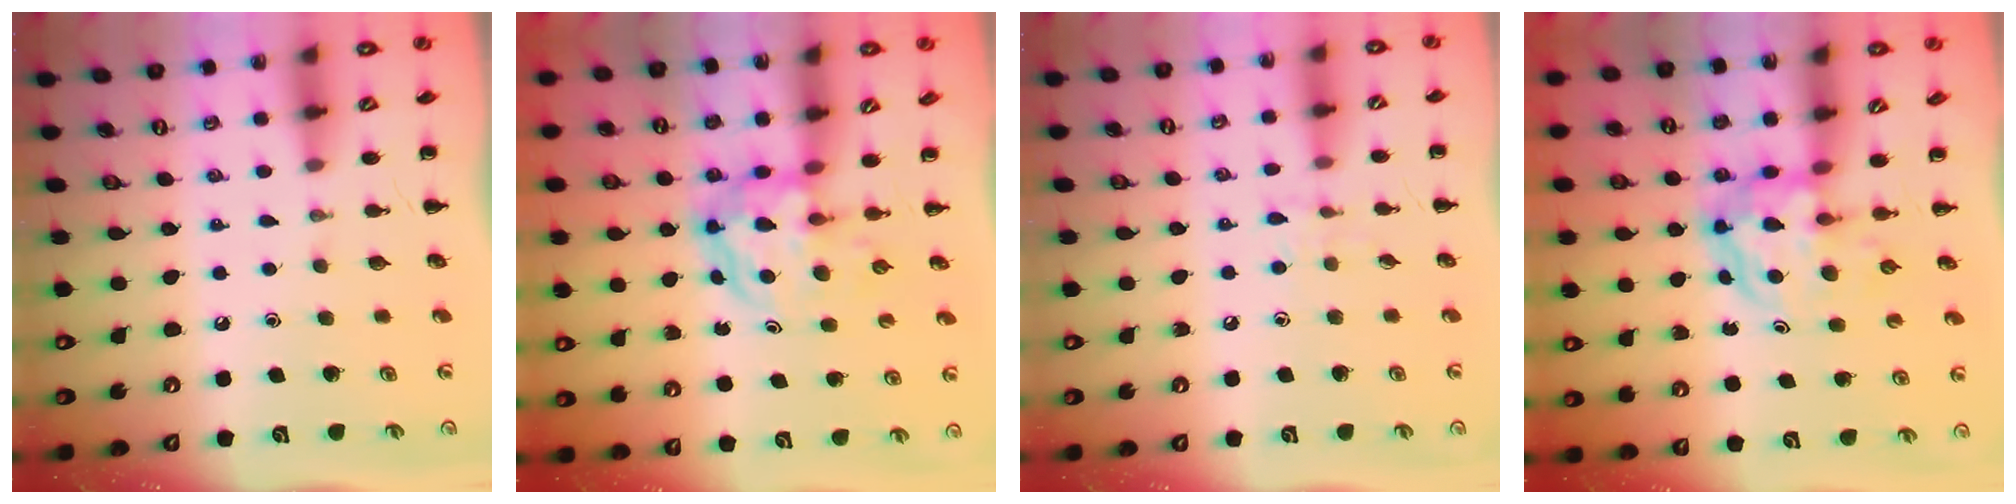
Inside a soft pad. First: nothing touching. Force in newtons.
{"total": 4.7, "press": 4.6, "slide": 1.1}
{"total": 4.9, "press": 4.7, "slide": 1.5}
{"total": 4.7, "press": 4.6, "slide": 1.1}